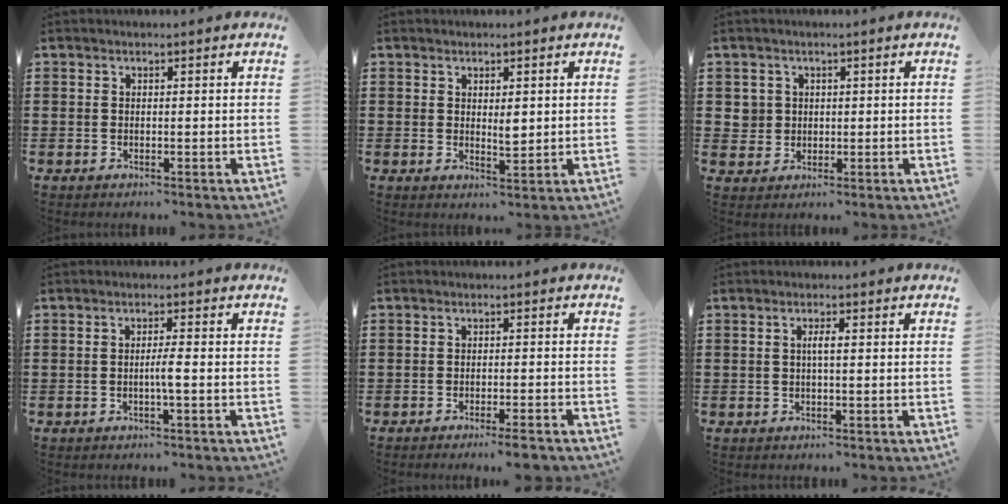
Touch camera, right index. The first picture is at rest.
{"total": 2.6, "force": [0.8, 1.2, 2.2], "torque": [-0.035, 0.000, 0.012]}
{"total": 2.7, "force": [0.4, 2.7, 0.4], "torque": [-0.021, 0.011, 0.006]}
{"total": 2.2, "force": [-0.6, -0.2, 2.1], "torque": [-0.039, -0.003, -0.013]}
{"total": 2.8, "force": [-2.4, -0.4, 1.4], "torque": [-0.024, -0.005, -0.044]}
{"total": 1.8, "force": [0.0, 0.2, 1.8], "torque": [-0.034, -0.002, -0.002]}